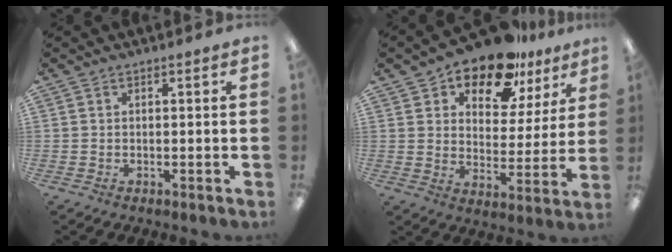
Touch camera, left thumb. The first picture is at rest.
{"total": 15.0, "force": [11.9, 6.6, 6.3], "torque": [-0.100, -0.080, 0.210]}